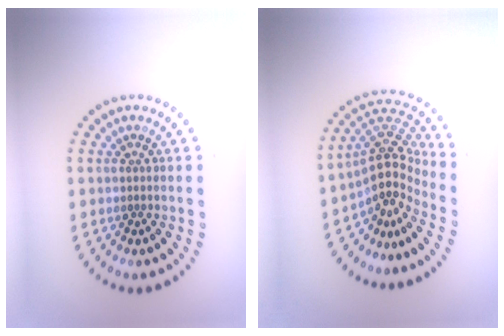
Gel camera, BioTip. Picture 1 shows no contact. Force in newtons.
{"total": 4.4, "press": 3.0, "slide": 3.2}